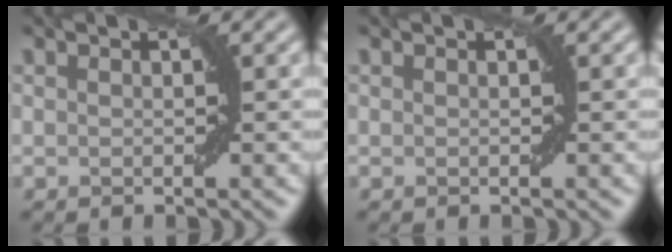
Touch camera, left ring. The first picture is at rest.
{"total": 0.0}